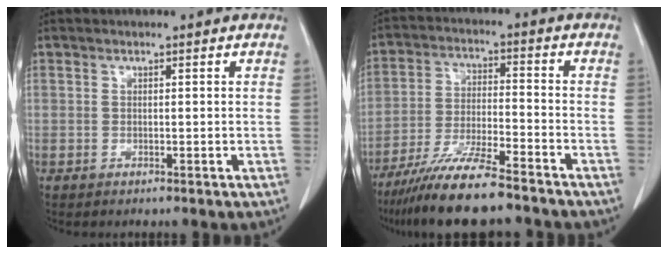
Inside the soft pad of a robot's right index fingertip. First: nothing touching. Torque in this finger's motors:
{"motor_torque": [0.88, -1.00, 0.78, 0.21]}